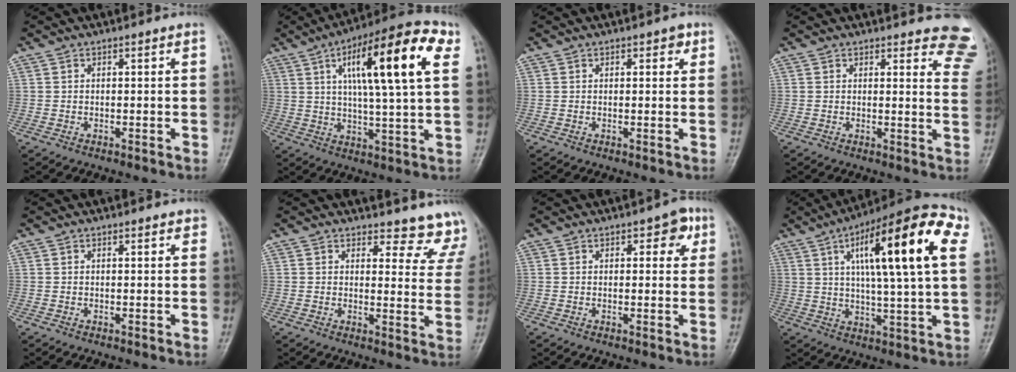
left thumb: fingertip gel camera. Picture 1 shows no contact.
{"total": 19.6, "force": [6.7, 4.5, 17.8], "torque": [-0.272, 0.002, 0.098]}
{"total": 1.8, "force": [0.8, 0.9, 1.2], "torque": [-0.004, 0.000, 0.009]}
{"total": 9.5, "force": [8.4, 3.1, 3.2], "torque": [0.012, -0.048, 0.062]}
{"total": 0.9, "force": [0.6, 0.4, 0.5], "torque": [-0.005, -0.002, 0.005]}
{"total": 10.8, "force": [10.2, 3.6, 0.2], "torque": [0.052, -0.090, 0.084]}
{"total": 4.5, "force": [1.9, 2.4, 3.4], "torque": [-0.016, -0.002, 0.015]}
{"total": 22.1, "force": [7.1, 4.9, 20.4], "torque": [-0.302, 0.006, 0.100]}